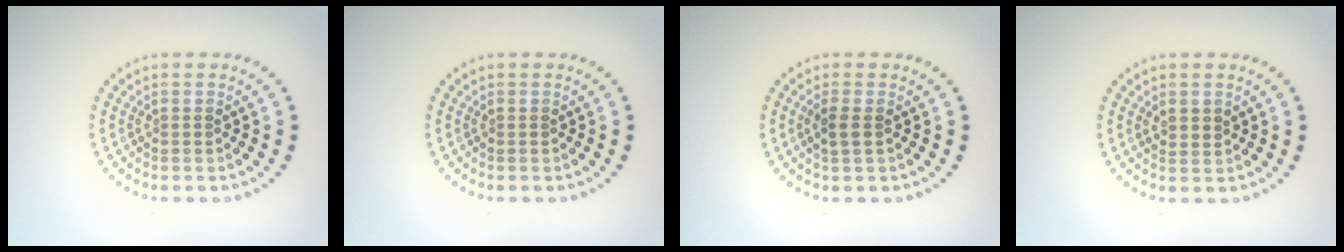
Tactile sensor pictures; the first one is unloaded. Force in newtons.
{"total": 0.0}
{"total": 1.4, "press": 1.3, "slide": 0.4}
{"total": 1.2, "press": 1.0, "slide": 0.6}